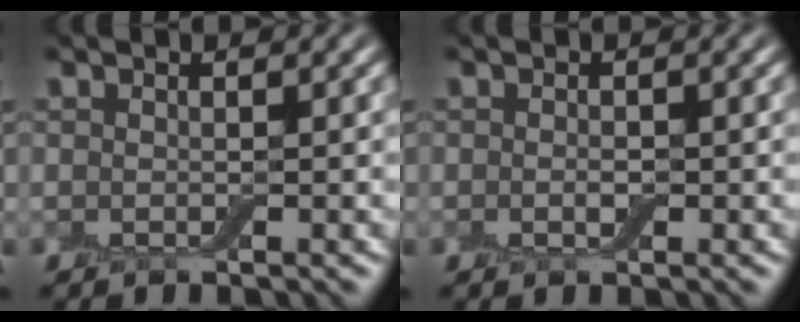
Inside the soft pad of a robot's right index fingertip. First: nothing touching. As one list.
[{"total": 0.9, "force": [-0.1, 0.5, 0.7], "torque": [-0.014, -0.001, -0.003]}]